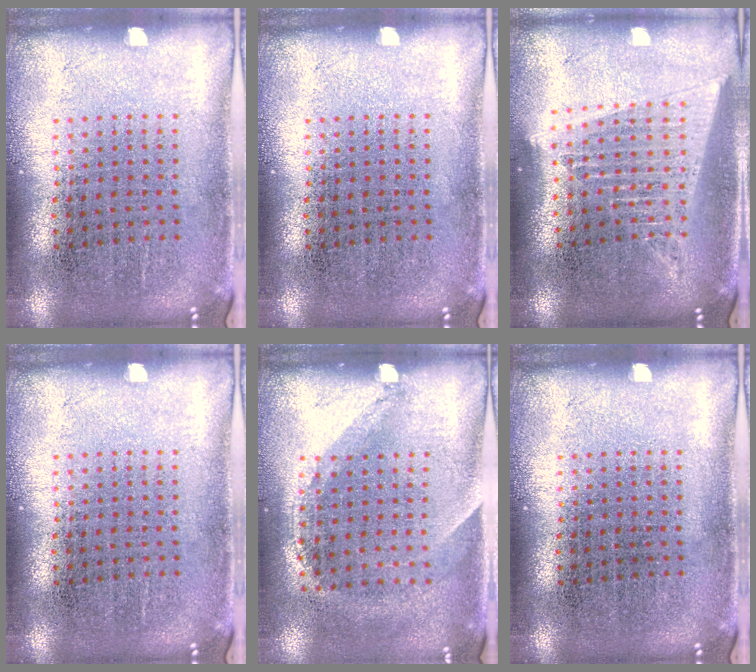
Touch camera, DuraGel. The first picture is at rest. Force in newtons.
{"total": 0.0}
{"total": 1.8, "press": 1.6, "slide": 0.9}
{"total": 0.0}
{"total": 1.3, "press": 0.9, "slide": 0.9}
{"total": 0.0}